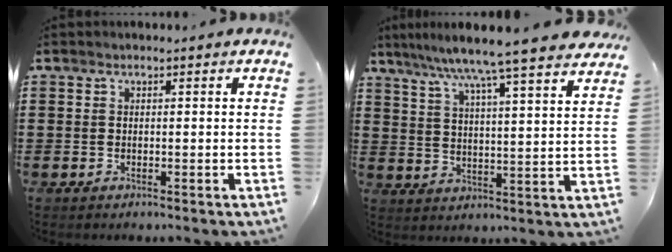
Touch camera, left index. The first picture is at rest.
{"total": 8.0, "force": [7.0, -1.3, 3.6], "torque": [-0.095, -0.045, 0.115]}